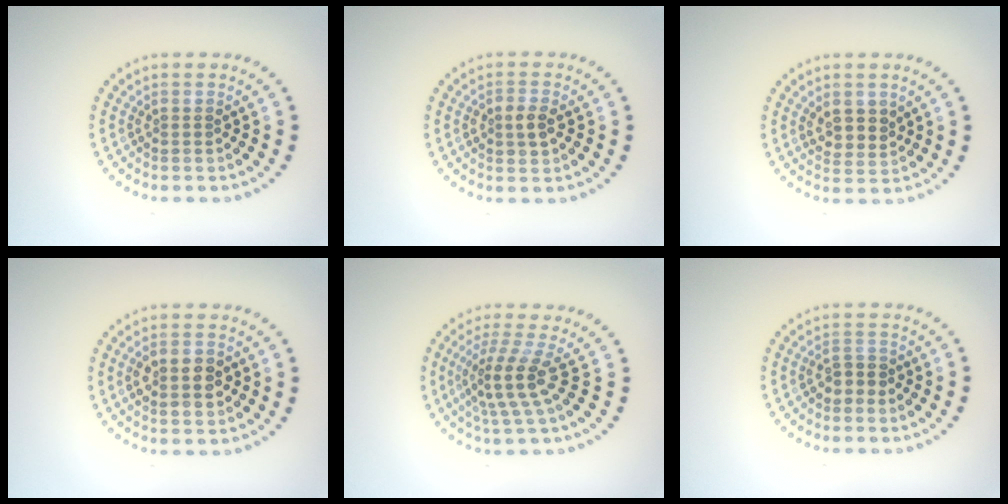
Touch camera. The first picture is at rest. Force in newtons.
{"total": 2.1, "press": 2.1, "slide": 0.2}
{"total": 2.6, "press": 2.4, "slide": 1.0}
{"total": 3.1, "press": 3.1, "slide": 0.1}
{"total": 3.7, "press": 2.6, "slide": 2.6}
{"total": 1.8, "press": 1.7, "slide": 0.6}